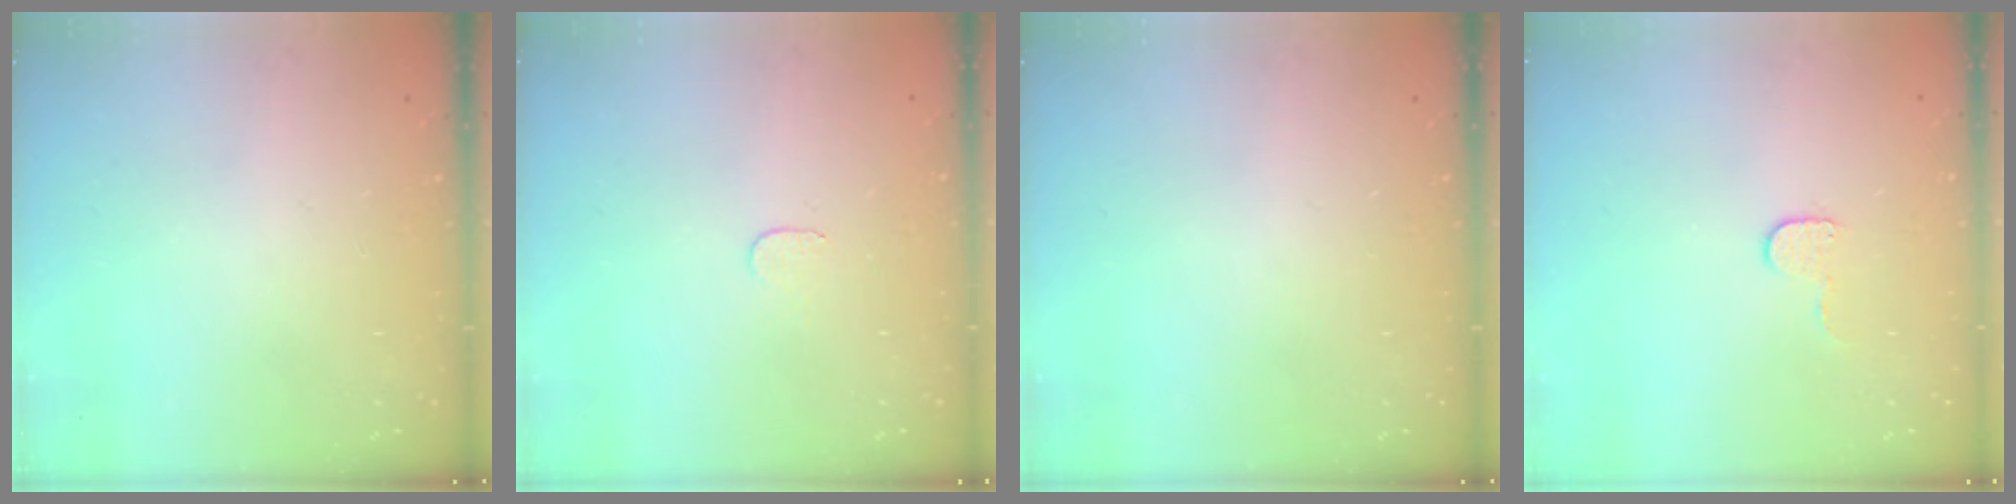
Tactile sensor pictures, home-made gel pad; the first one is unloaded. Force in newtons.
{"total": 3.0, "press": 3.0, "slide": 0.3}
{"total": 0.0}
{"total": 5.0, "press": 4.9, "slide": 0.5}